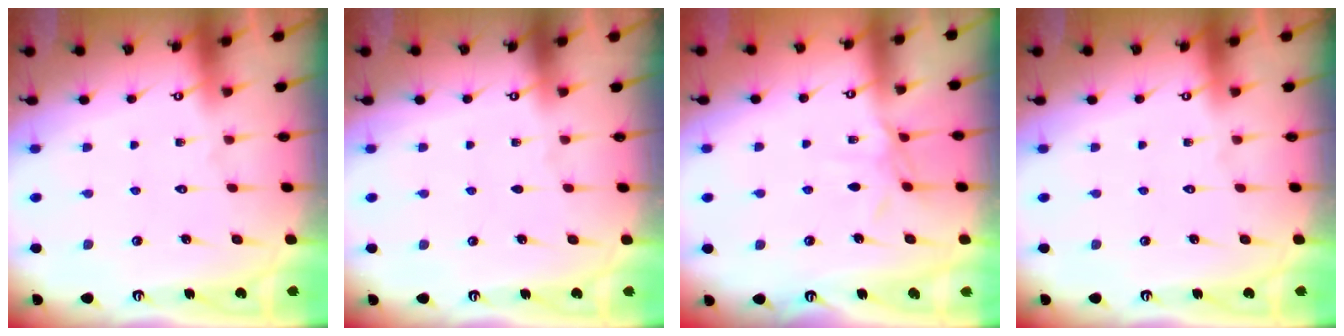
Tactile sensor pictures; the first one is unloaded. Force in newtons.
{"total": 0.0}
{"total": 5.9, "press": 5.8, "slide": 0.7}
{"total": 0.0}